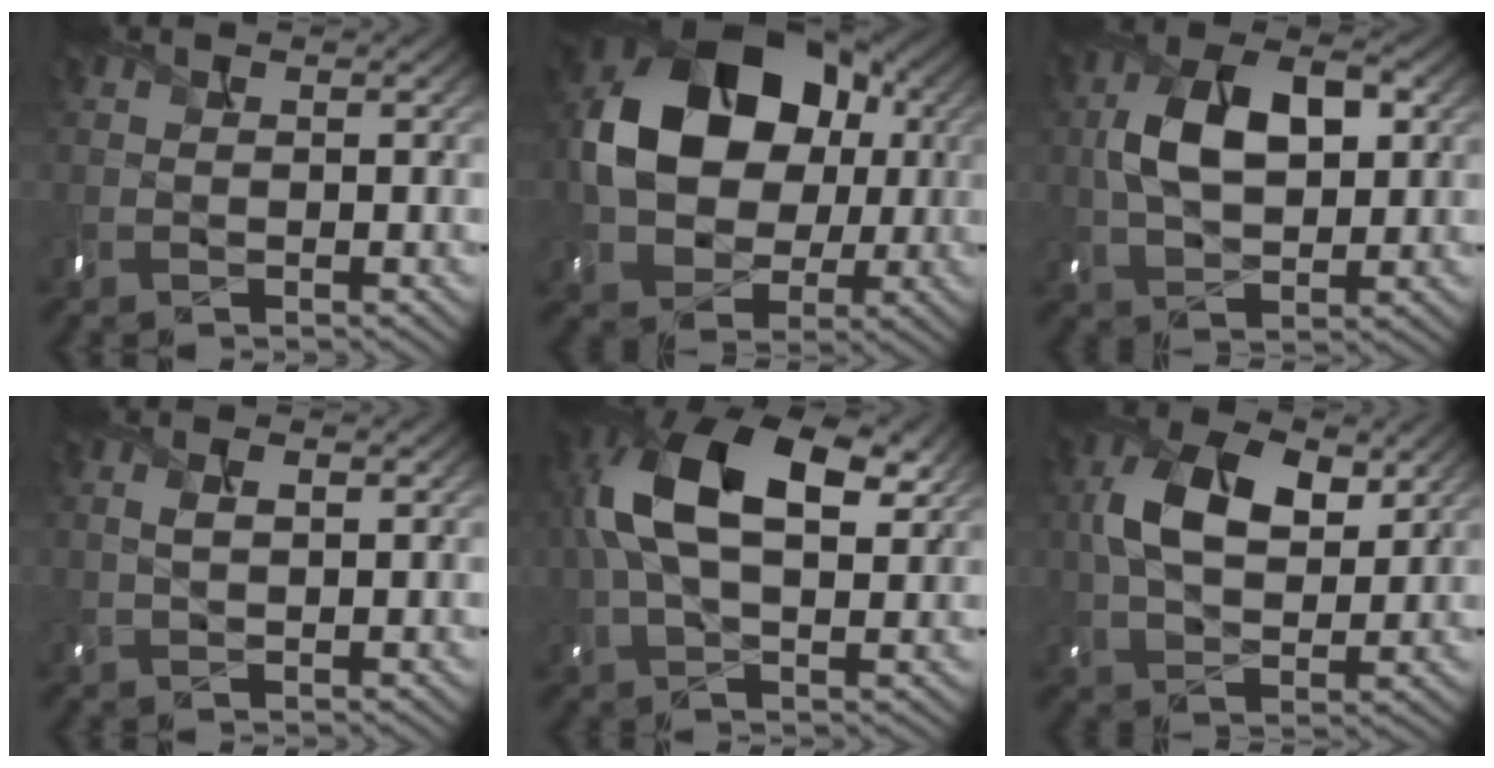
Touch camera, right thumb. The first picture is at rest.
{"total": 15.6, "force": [1.5, 11.8, 10.0], "torque": [-0.174, 0.010, 0.024]}
{"total": 9.9, "force": [1.6, 5.8, 7.9], "torque": [-0.159, 0.010, 0.024]}
{"total": 1.8, "force": [0.7, 0.8, 1.5], "torque": [-0.033, -0.003, 0.015]}
{"total": 14.9, "force": [4.3, 8.0, 11.8], "torque": [-0.254, 0.015, 0.075]}
{"total": 10.2, "force": [2.9, 6.0, 7.8], "torque": [-0.169, 0.008, 0.050]}